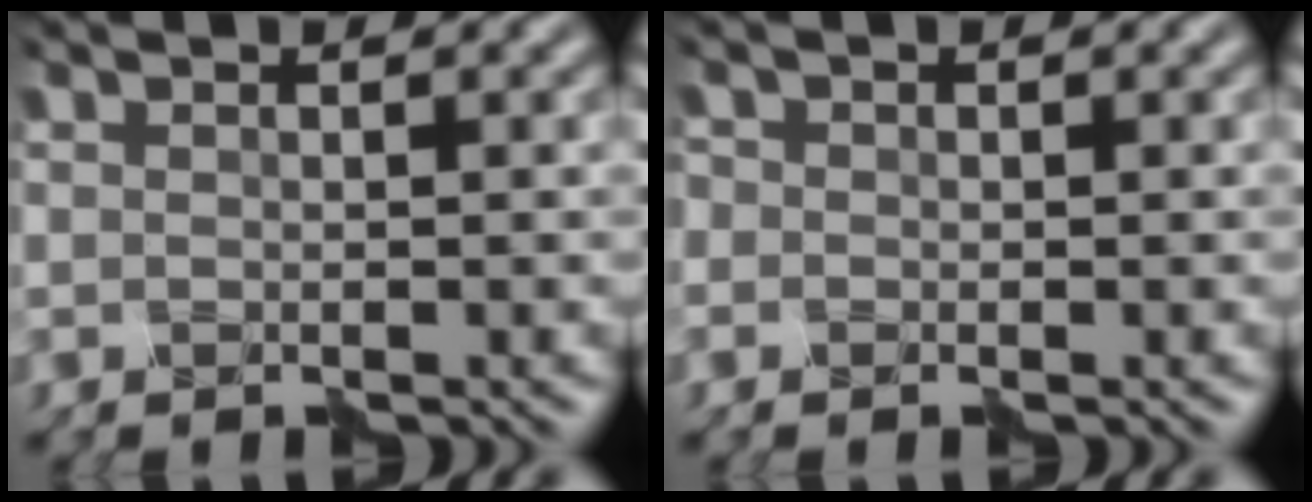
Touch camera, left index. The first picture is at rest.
{"total": 1.3, "force": [-0.2, 1.2, 0.3], "torque": [-0.004, 0.009, -0.011]}